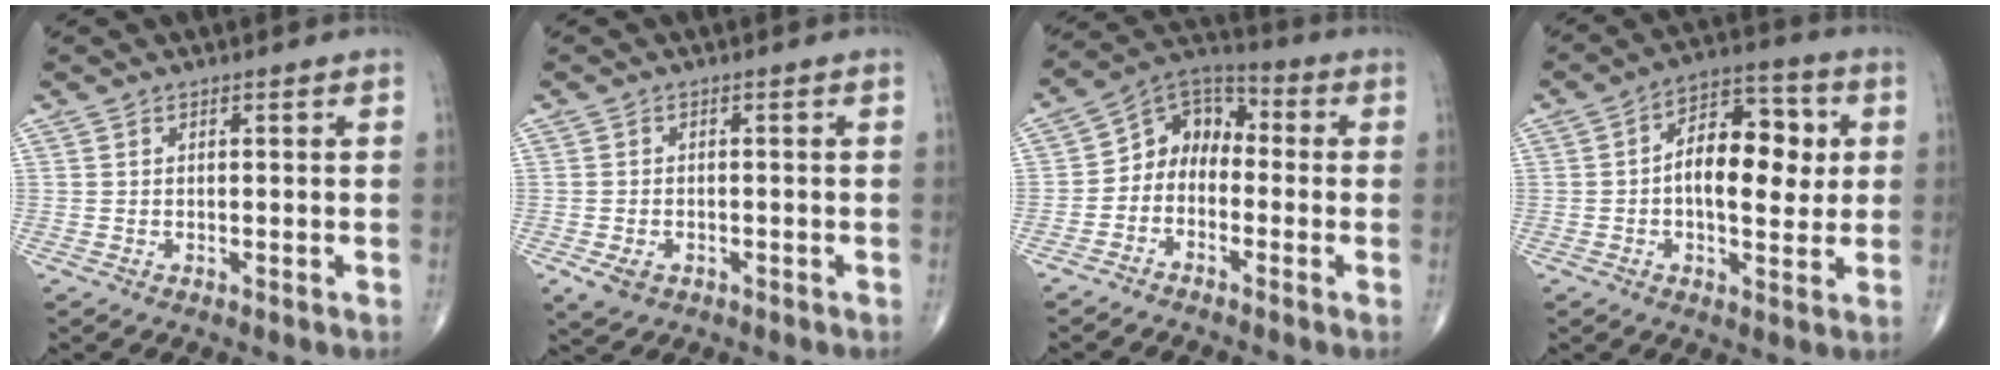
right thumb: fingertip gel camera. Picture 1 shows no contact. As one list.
[{"total": 3.3, "force": [-1.5, 2.3, 1.9], "torque": [-0.034, 0.000, -0.018]}, {"total": 8.4, "force": [-2.0, 6.7, 4.8], "torque": [-0.049, 0.052, -0.058]}, {"total": 13.5, "force": [1.0, 7.3, 11.3], "torque": [-0.144, 0.020, 0.008]}]